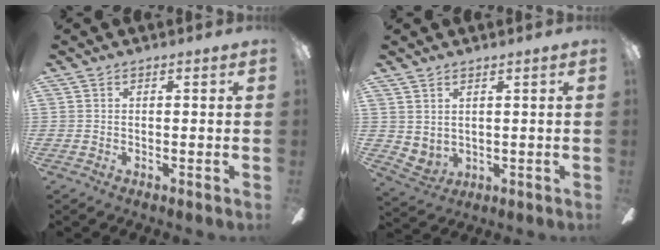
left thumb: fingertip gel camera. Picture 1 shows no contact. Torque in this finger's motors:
{"motor_torque": [0.01, 0.03, 0.23, -0.37, 0.03]}